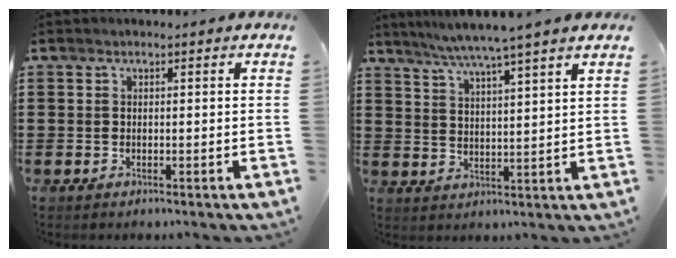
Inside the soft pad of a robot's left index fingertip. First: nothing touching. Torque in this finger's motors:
{"motor_torque": [1.15, -0.98, 0.47, 0.21]}